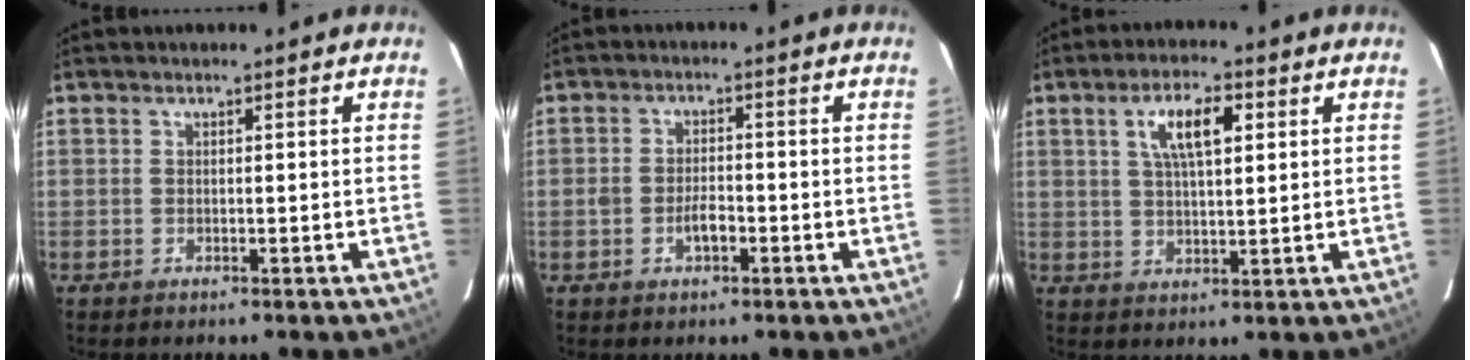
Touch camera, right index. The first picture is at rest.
{"total": 3.4, "force": [-1.5, 1.9, 2.4], "torque": [-0.046, 0.004, -0.025]}
{"total": 7.6, "force": [2.8, 2.5, 6.6], "torque": [-0.120, 0.010, 0.052]}